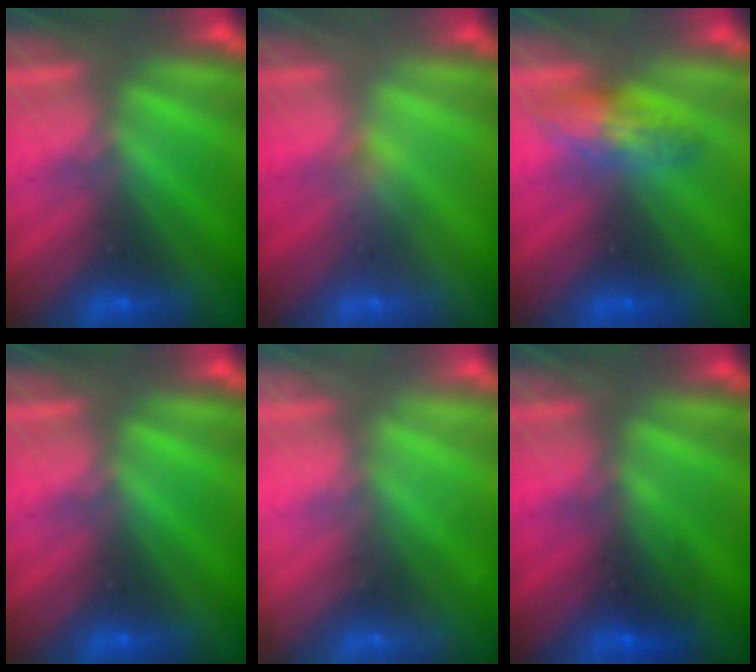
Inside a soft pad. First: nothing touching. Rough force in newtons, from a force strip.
{"total": 2.9}
{"total": 2.6}
{"total": 0.0}
{"total": 2.0}
{"total": 2.7}